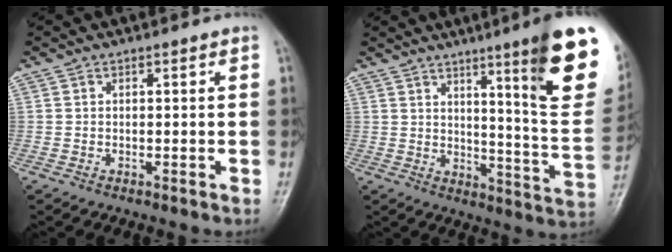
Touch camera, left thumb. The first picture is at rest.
{"total": 19.8, "force": [10.1, 1.9, 16.9], "torque": [-0.188, -0.062, 0.142]}